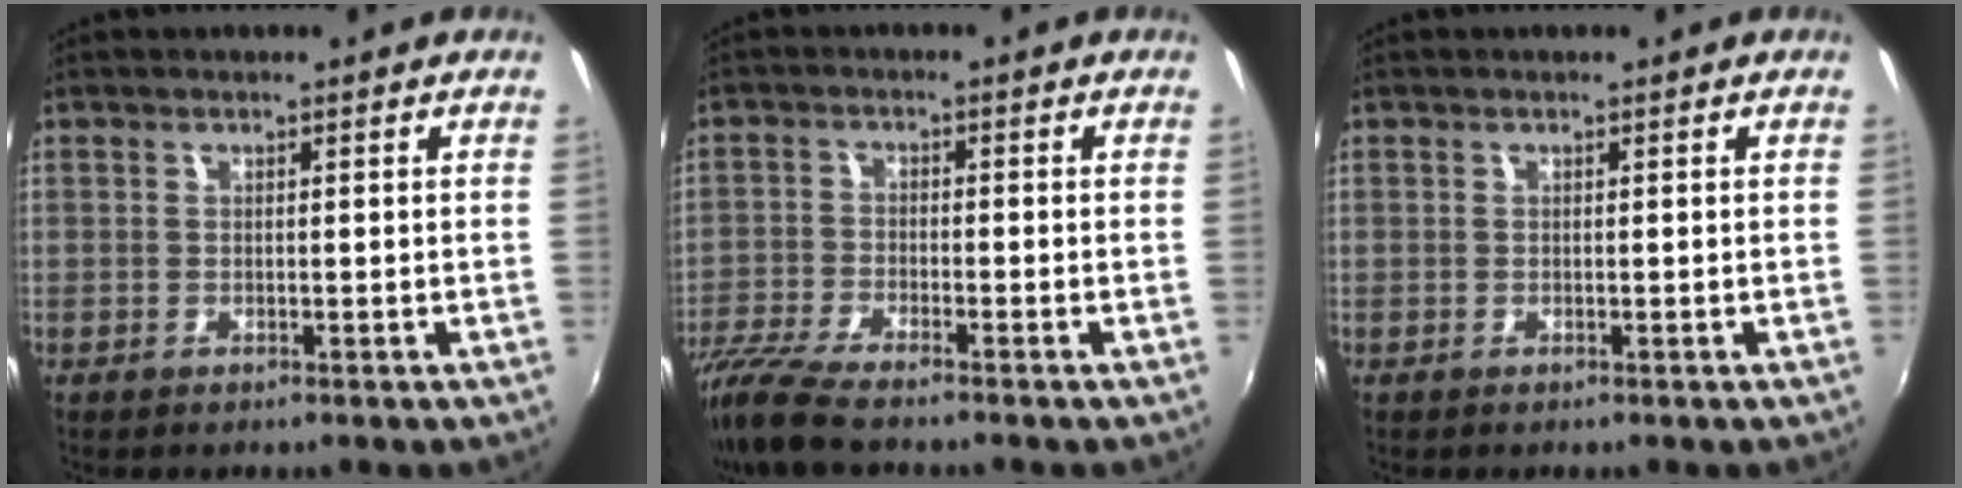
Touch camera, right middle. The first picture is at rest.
{"total": 9.1, "force": [-7.8, 1.1, 4.6], "torque": [-0.117, -0.026, -0.154]}
{"total": 0.0}